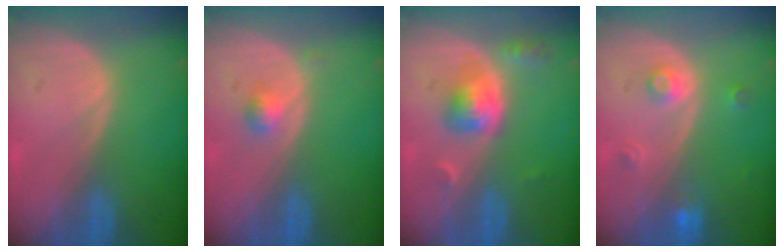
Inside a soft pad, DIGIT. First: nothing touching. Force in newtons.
{"total": 2.0, "press": 1.8, "slide": 0.8}
{"total": 5.2, "press": 4.8, "slide": 2.0}
{"total": 3.1, "press": 2.8, "slide": 1.2}